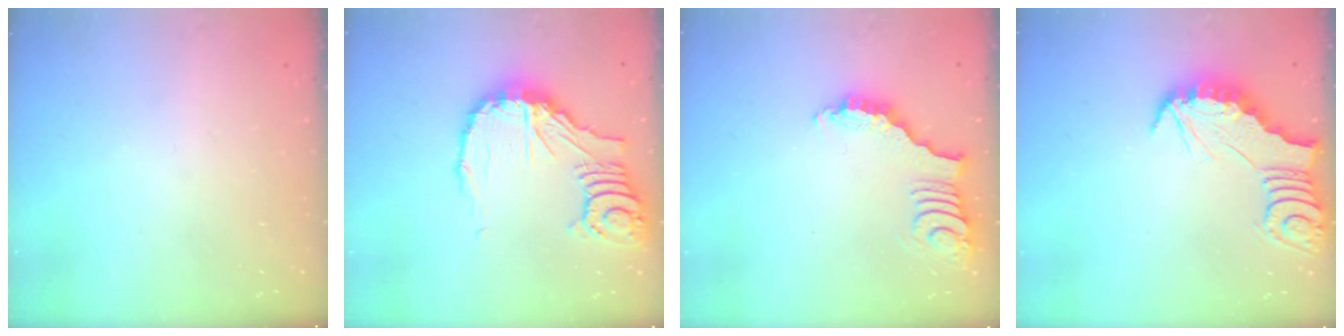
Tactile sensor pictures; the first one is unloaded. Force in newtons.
{"total": 16.1, "press": 16.0, "slide": 1.9}
{"total": 3.4, "press": 3.4, "slide": 0.3}
{"total": 2.8, "press": 2.8, "slide": 0.3}